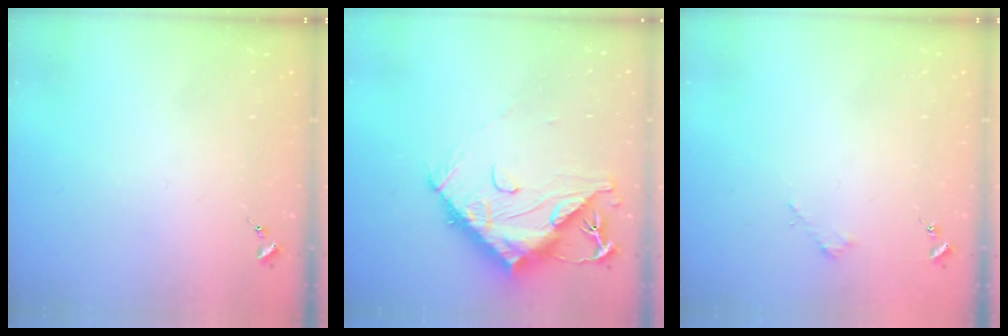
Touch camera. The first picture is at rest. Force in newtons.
{"total": 15.7, "press": 15.6, "slide": 1.4}
{"total": 1.8, "press": 1.8, "slide": 0.2}